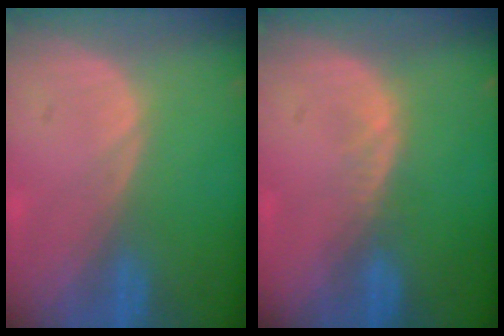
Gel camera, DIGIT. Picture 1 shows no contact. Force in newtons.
{"total": 1.1, "press": 1.1, "slide": 0.3}